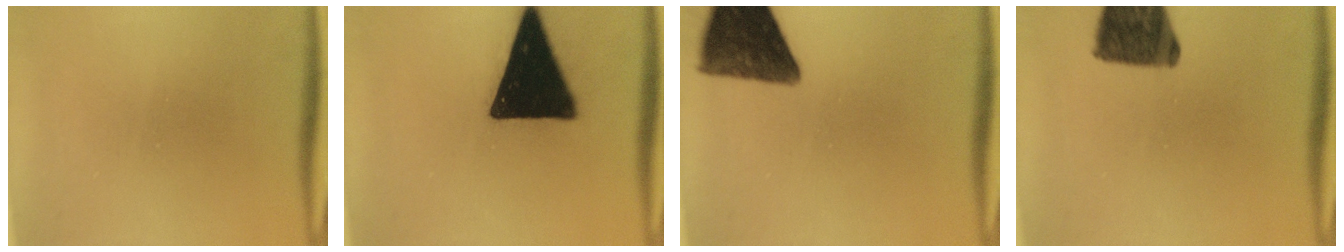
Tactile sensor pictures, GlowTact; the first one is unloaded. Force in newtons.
{"total": 22.2}
{"total": 12.4}
{"total": 12.6}